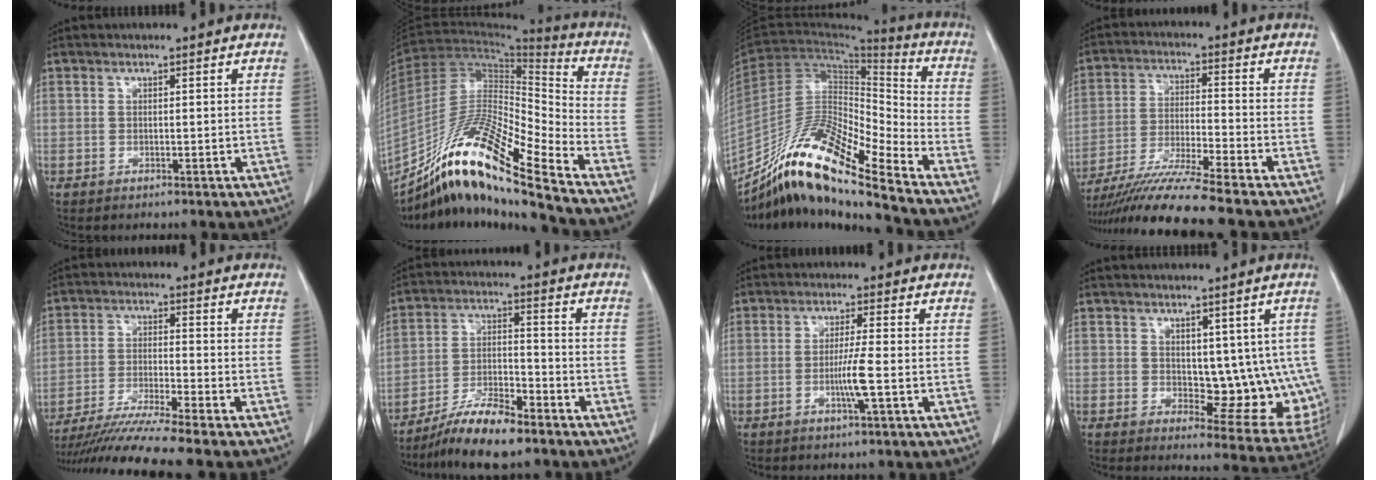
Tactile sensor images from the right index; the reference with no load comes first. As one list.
[{"total": 19.3, "force": [-14.8, -0.6, 12.4], "torque": [-0.233, -0.005, -0.275]}, {"total": 17.0, "force": [-13.6, 0.6, 10.1], "torque": [-0.181, 0.017, -0.249]}, {"total": 13.1, "force": [-11.2, -1.9, 6.5], "torque": [-0.112, -0.025, -0.194]}, {"total": 11.6, "force": [-10.0, -2.1, 5.5], "torque": [-0.086, -0.028, -0.170]}, {"total": 9.2, "force": [-7.3, 1.3, 5.4], "torque": [-0.103, -0.013, -0.135]}, {"total": 4.4, "force": [-1.1, -0.6, 4.2], "torque": [-0.079, -0.008, -0.022]}, {"total": 11.0, "force": [1.0, 5.8, 9.2], "torque": [-0.088, -0.005, 0.027]}]